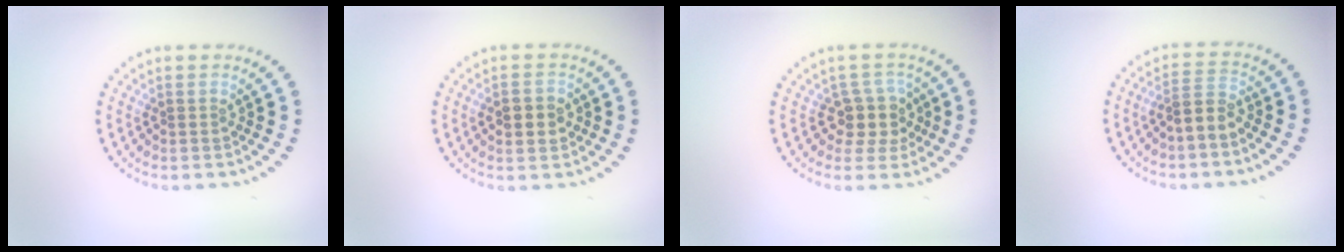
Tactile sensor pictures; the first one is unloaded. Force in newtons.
{"total": 2.4, "press": 2.4, "slide": 0.1}
{"total": 2.9, "press": 2.3, "slide": 1.7}
{"total": 2.4, "press": 2.1, "slide": 1.1}